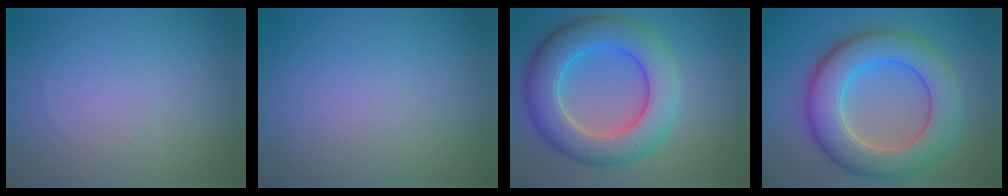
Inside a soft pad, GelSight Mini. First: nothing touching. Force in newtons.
{"total": 0.0}
{"total": 8.9, "press": 8.9, "slide": 0.0}
{"total": 9.3, "press": 9.2, "slide": 0.4}